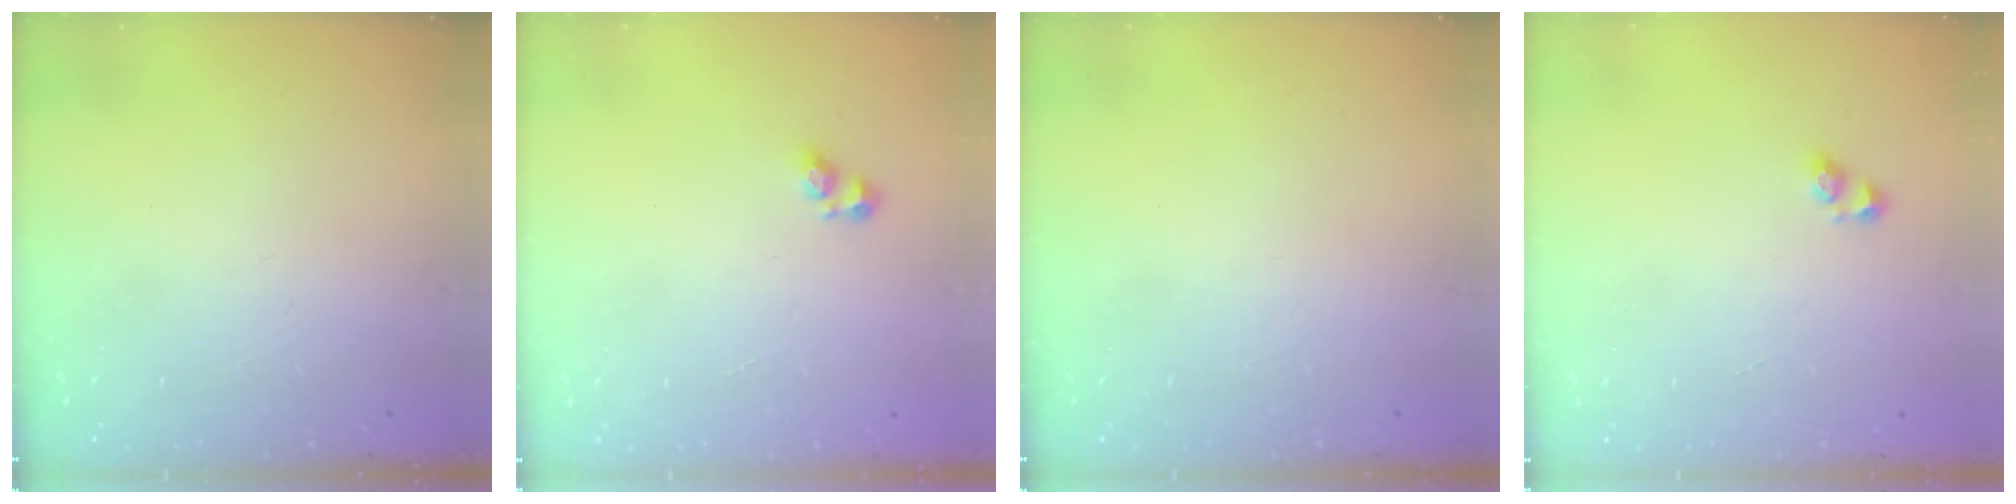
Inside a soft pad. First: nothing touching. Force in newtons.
{"total": 3.1, "press": 3.1, "slide": 0.5}
{"total": 0.0}
{"total": 2.2, "press": 1.9, "slide": 1.1}